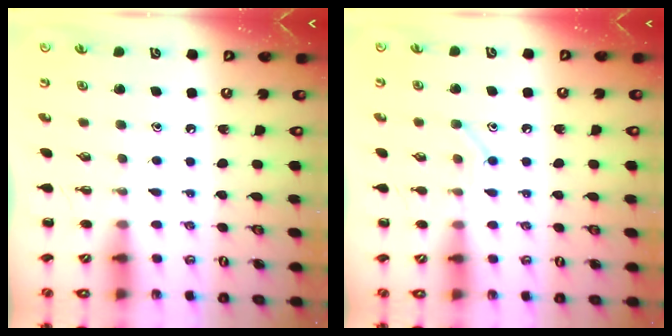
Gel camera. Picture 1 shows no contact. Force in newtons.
{"total": 7.9, "press": 7.8, "slide": 1.4}